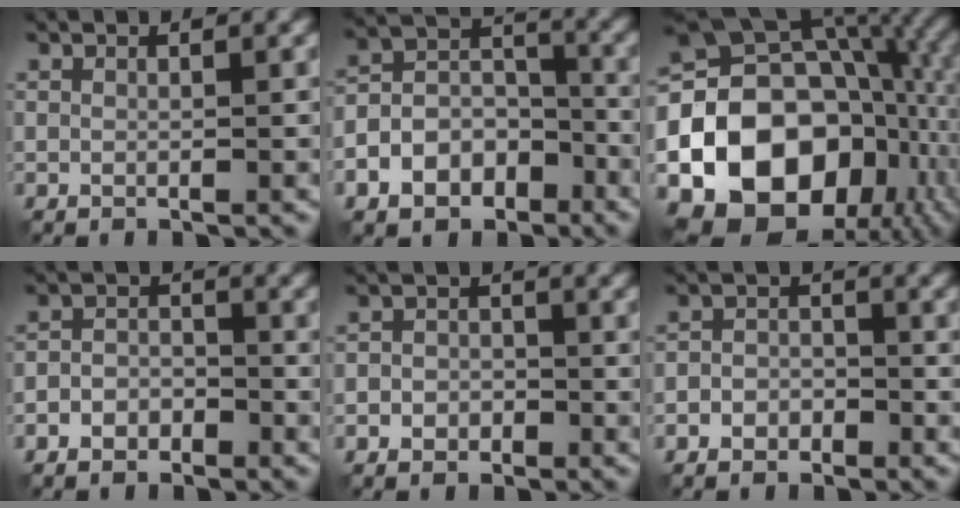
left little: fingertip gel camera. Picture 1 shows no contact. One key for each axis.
{"total": 7.1, "fx": -4.2, "fy": 4.7, "fz": 3.2, "tx": -0.038, "ty": 0.013, "tz": -0.080}
{"total": 20.8, "fx": -5.2, "fy": 16.2, "fz": 12.0, "tx": -0.221, "ty": -0.032, "tz": -0.081}
{"total": 2.7, "fx": -1.8, "fy": 1.8, "fz": 1.1, "tx": -0.002, "ty": 0.007, "tz": -0.046}
{"total": 2.5, "fx": -1.3, "fy": 2.0, "fz": 0.8, "tx": 0.010, "ty": 0.008, "tz": -0.032}
{"total": 2.9, "fx": -1.8, "fy": 2.1, "fz": 0.9, "tx": 0.012, "ty": 0.005, "tz": -0.041}